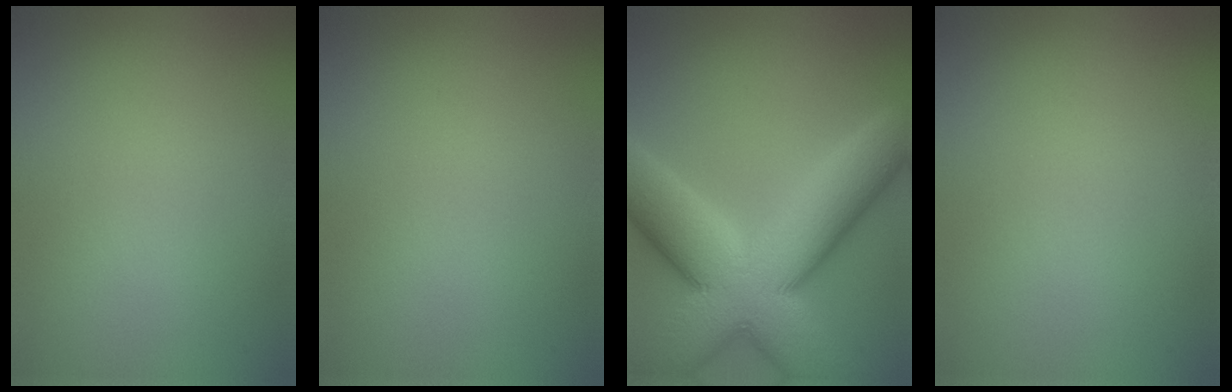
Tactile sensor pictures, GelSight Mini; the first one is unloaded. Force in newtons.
{"total": 0.0}
{"total": 14.6, "press": 14.5, "slide": 0.7}
{"total": 0.0}